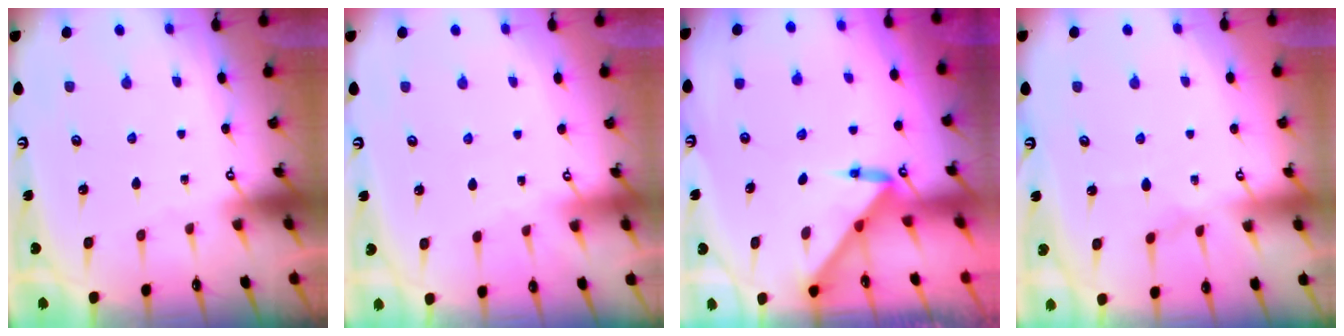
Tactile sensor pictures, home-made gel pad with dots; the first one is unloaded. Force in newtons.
{"total": 0.8, "press": 0.7, "slide": 0.3}
{"total": 3.0, "press": 3.0, "slide": 0.3}
{"total": 5.2, "press": 5.1, "slide": 0.8}